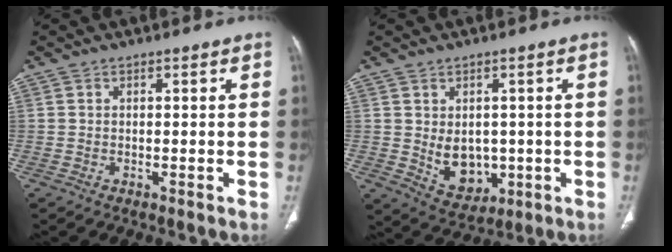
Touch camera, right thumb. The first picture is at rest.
{"total": 7.5, "force": [-0.4, 5.7, 4.8], "torque": [-0.046, -0.011, 0.018]}